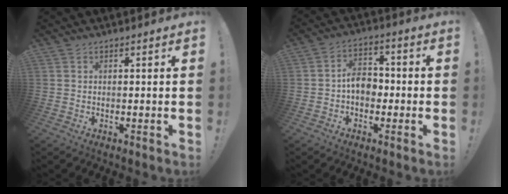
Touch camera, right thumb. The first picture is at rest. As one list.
[{"total": 8.0, "force": [-1.3, 5.9, 5.2], "torque": [-0.081, 0.017, -0.022]}]